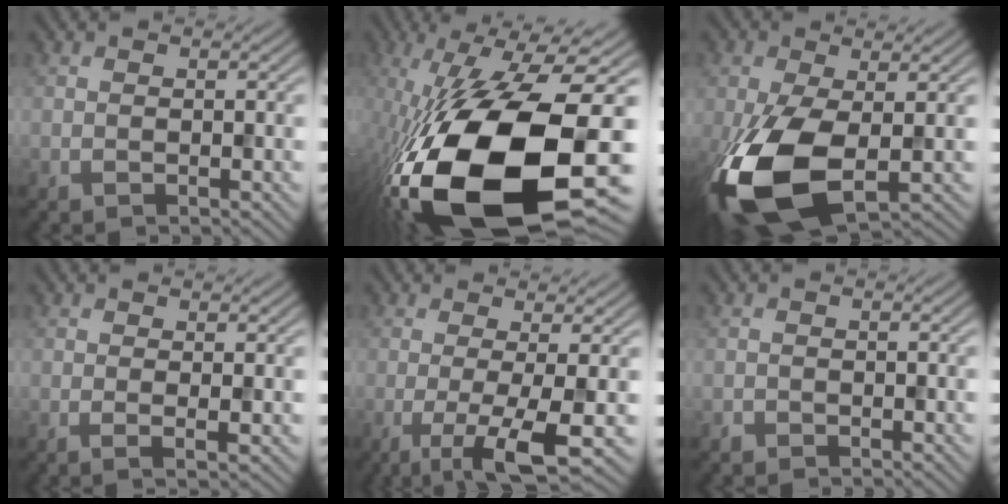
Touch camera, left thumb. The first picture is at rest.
{"total": 20.8, "force": [-7.4, 9.4, 17.0], "torque": [-0.334, -0.037, -0.112]}
{"total": 12.8, "force": [-3.6, 6.6, 10.4], "torque": [-0.248, -0.033, -0.051]}
{"total": 1.7, "force": [0.1, 0.3, 1.7], "torque": [-0.029, 0.001, -0.001]}
{"total": 7.2, "force": [-1.8, 1.5, 6.8], "torque": [-0.102, -0.001, -0.030]}
{"total": 0.6, "force": [-0.4, 0.1, -0.4], "torque": [0.009, 0.000, -0.005]}